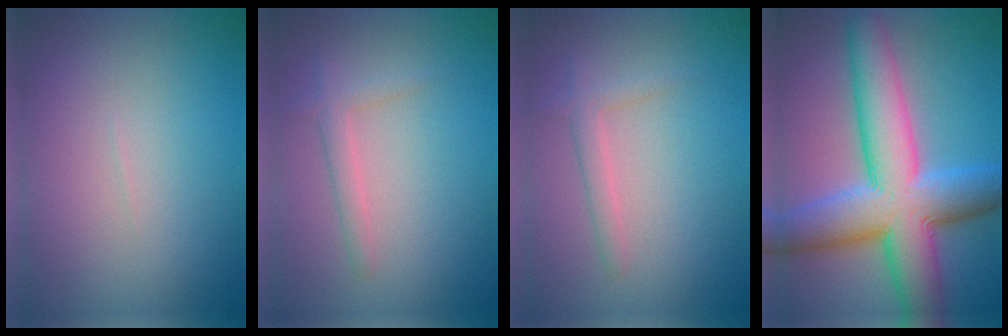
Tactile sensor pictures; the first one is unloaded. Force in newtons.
{"total": 1.8, "press": 1.7, "slide": 0.1}
{"total": 1.8, "press": 1.7, "slide": 0.1}
{"total": 11.4, "press": 11.4, "slide": 0.1}